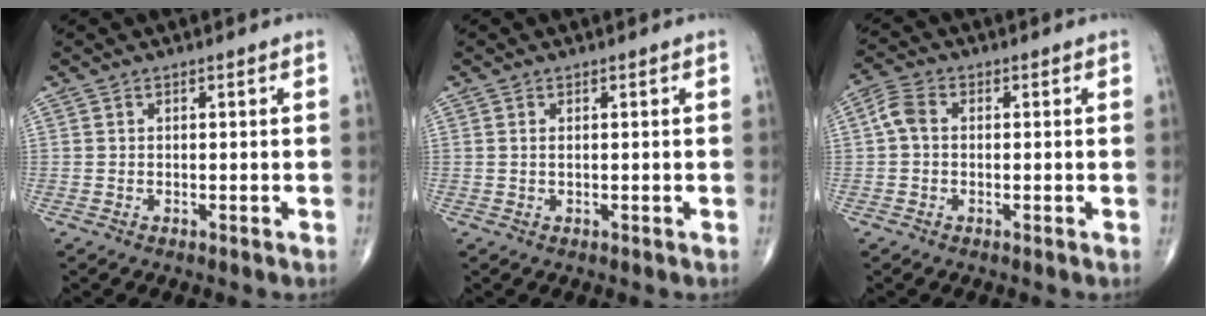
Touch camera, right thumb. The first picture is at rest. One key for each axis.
{"total": 0.5, "fx": 0.2, "fy": 0.1, "fz": 0.5, "tx": -0.016, "ty": 0.002, "tz": 0.005}
{"total": 3.4, "fx": 0.3, "fy": 2.2, "fz": 2.6, "tx": -0.060, "ty": 0.010, "tz": 0.001}